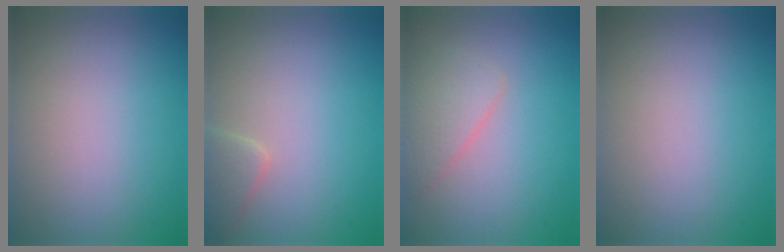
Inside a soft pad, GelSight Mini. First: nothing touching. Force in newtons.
{"total": 1.8, "press": 1.8, "slide": 0.1}
{"total": 2.5, "press": 2.5, "slide": 0.1}
{"total": 0.0}